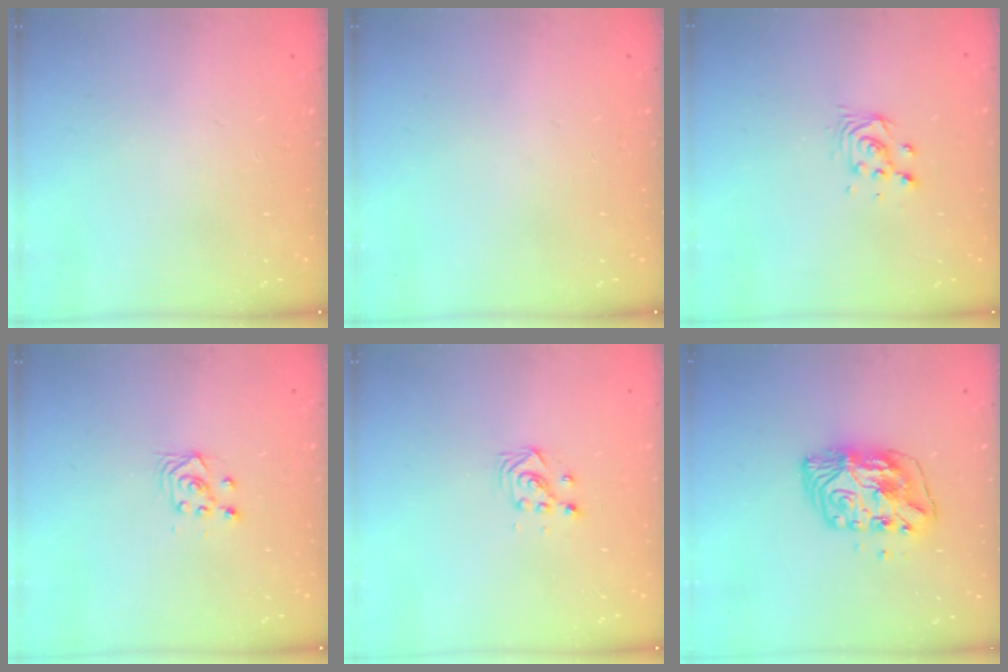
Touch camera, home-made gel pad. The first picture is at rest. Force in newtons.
{"total": 0.0}
{"total": 3.9, "press": 3.9, "slide": 0.2}
{"total": 3.6, "press": 3.2, "slide": 1.6}
{"total": 2.9, "press": 2.9, "slide": 0.4}
{"total": 10.4, "press": 10.4, "slide": 1.1}